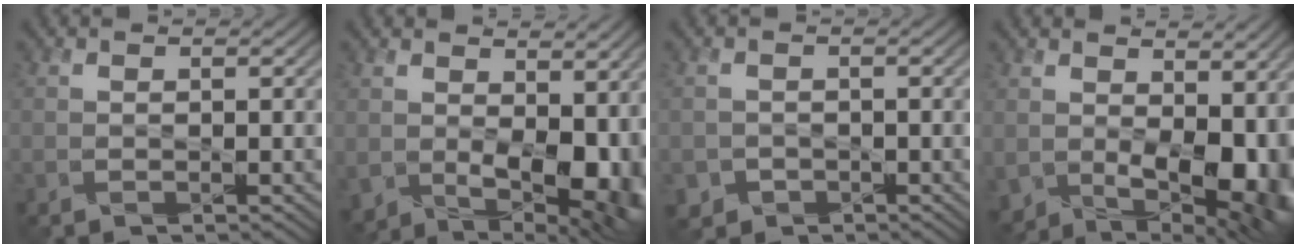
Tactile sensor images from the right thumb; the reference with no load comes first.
{"total": 12.9, "force": [0.4, 9.2, 9.0], "torque": [-0.152, -0.051, 0.058]}
{"total": 1.6, "force": [-0.9, 1.2, -0.3], "torque": [0.009, 0.000, -0.020]}
{"total": 14.4, "force": [0.2, 10.3, 10.1], "torque": [-0.165, -0.055, 0.061]}